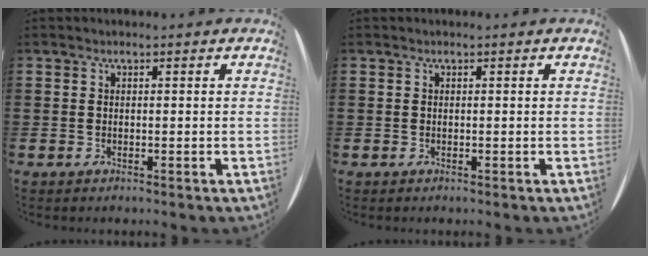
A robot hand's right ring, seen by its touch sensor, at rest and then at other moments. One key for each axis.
{"total": 0.0}